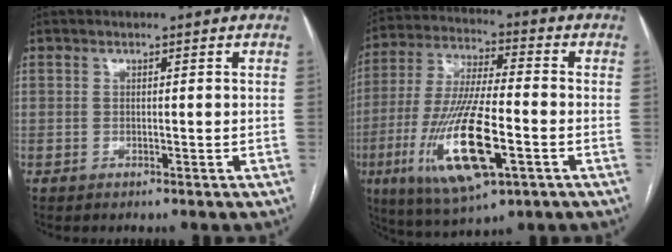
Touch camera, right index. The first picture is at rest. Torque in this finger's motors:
{"motor_torque": [2.14, 0.00, 1.05, 0.21]}